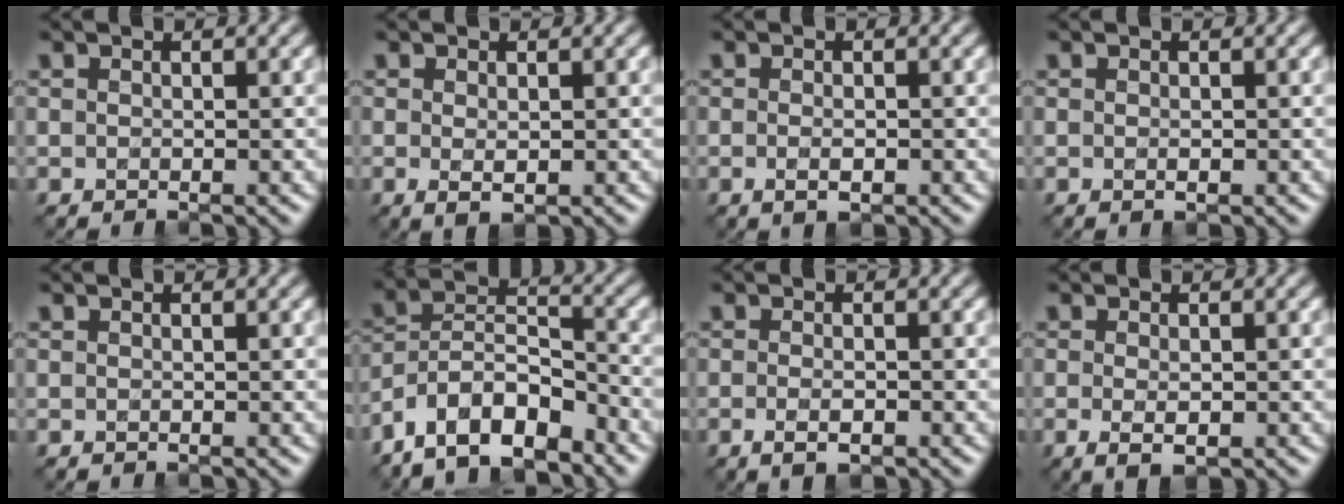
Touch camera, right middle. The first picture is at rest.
{"total": 1.5, "force": [-0.1, 0.5, 1.4], "torque": [-0.025, -0.005, 0.001]}
{"total": 1.4, "force": [-0.4, 0.5, 1.3], "torque": [-0.025, -0.005, -0.008]}
{"total": 0.5, "force": [-0.1, 0.1, 0.5], "torque": [-0.011, -0.002, -0.001]}
{"total": 0.0}
{"total": 9.3, "force": [-6.9, 3.8, 5.0], "torque": [-0.080, 0.009, -0.134]}
{"total": 1.8, "force": [-0.7, 0.6, 1.5], "torque": [-0.030, -0.006, -0.013]}
{"total": 2.1, "force": [-0.5, 0.7, 1.9], "torque": [-0.037, -0.009, -0.005]}